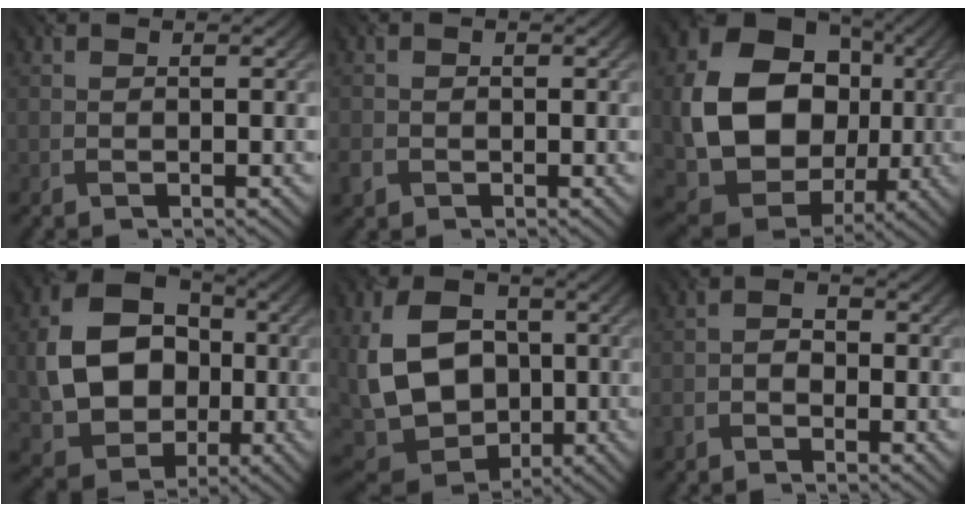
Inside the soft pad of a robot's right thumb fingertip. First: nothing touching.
{"total": 2.1, "force": [-0.9, 1.8, 0.6], "torque": [-0.020, -0.008, -0.023]}
{"total": 16.5, "force": [0.7, 13.3, 9.8], "torque": [-0.199, -0.039, 0.023]}
{"total": 12.8, "force": [-0.5, 10.0, 7.8], "torque": [-0.166, -0.001, -0.010]}
{"total": 14.0, "force": [-0.2, 10.3, 9.6], "torque": [-0.217, -0.012, -0.002]}
{"total": 2.3, "force": [-1.7, 1.3, 1.0], "torque": [-0.022, 0.002, -0.041]}